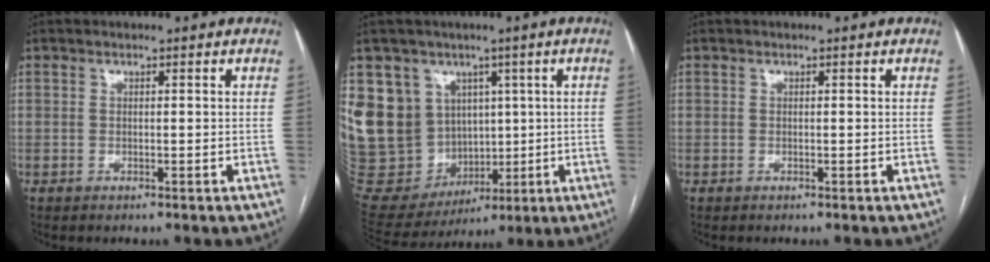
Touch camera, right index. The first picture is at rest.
{"total": 18.5, "force": [5.1, 16.5, 6.5], "torque": [-0.170, 0.056, 0.134]}
{"total": 0.0}